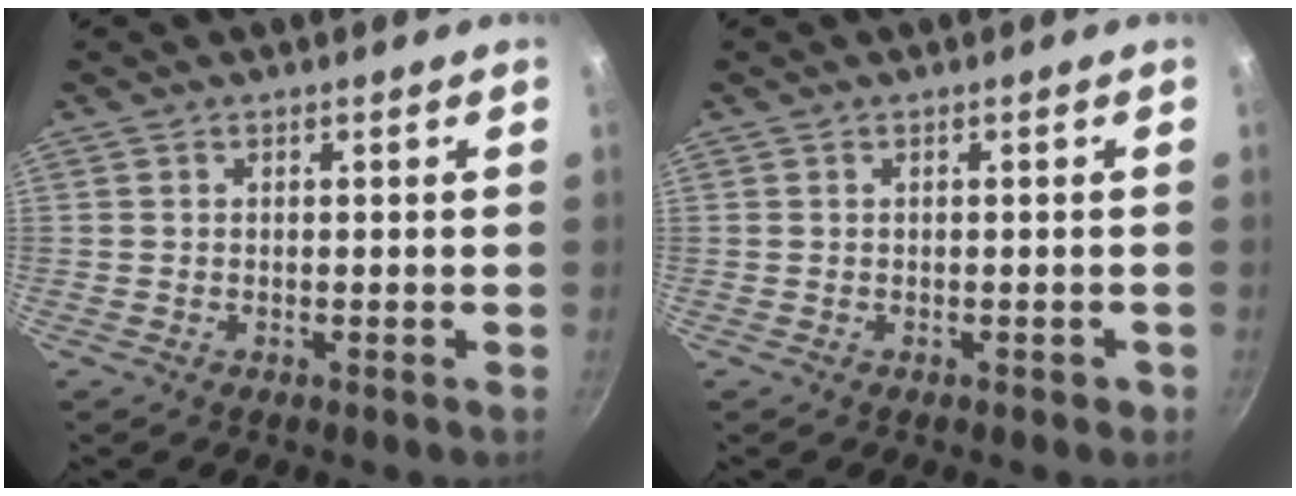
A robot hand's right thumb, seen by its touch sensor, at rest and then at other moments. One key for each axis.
{"total": 0.8, "fx": -0.3, "fy": 0.6, "fz": 0.5, "tx": 0.003, "ty": 0.008, "tz": 0.002}